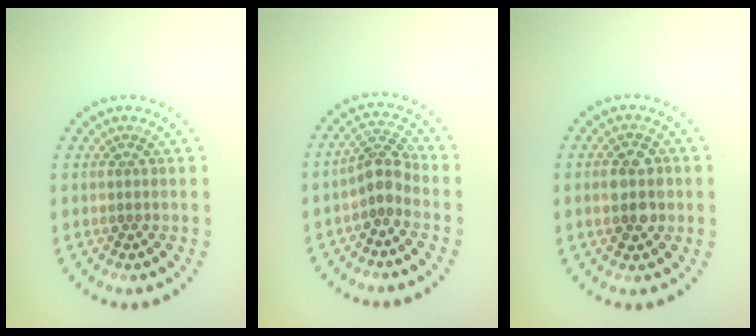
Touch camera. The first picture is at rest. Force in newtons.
{"total": 2.6, "press": 1.9, "slide": 1.7}
{"total": 3.7, "press": 3.7, "slide": 0.1}